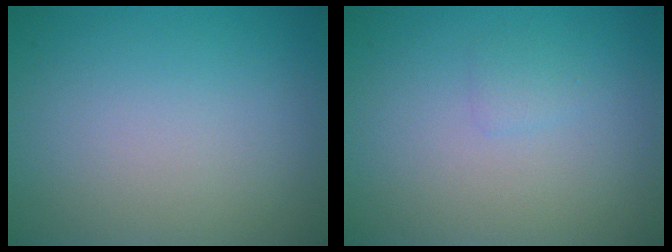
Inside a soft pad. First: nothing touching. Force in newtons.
{"total": 0.8, "press": 0.8, "slide": 0.1}